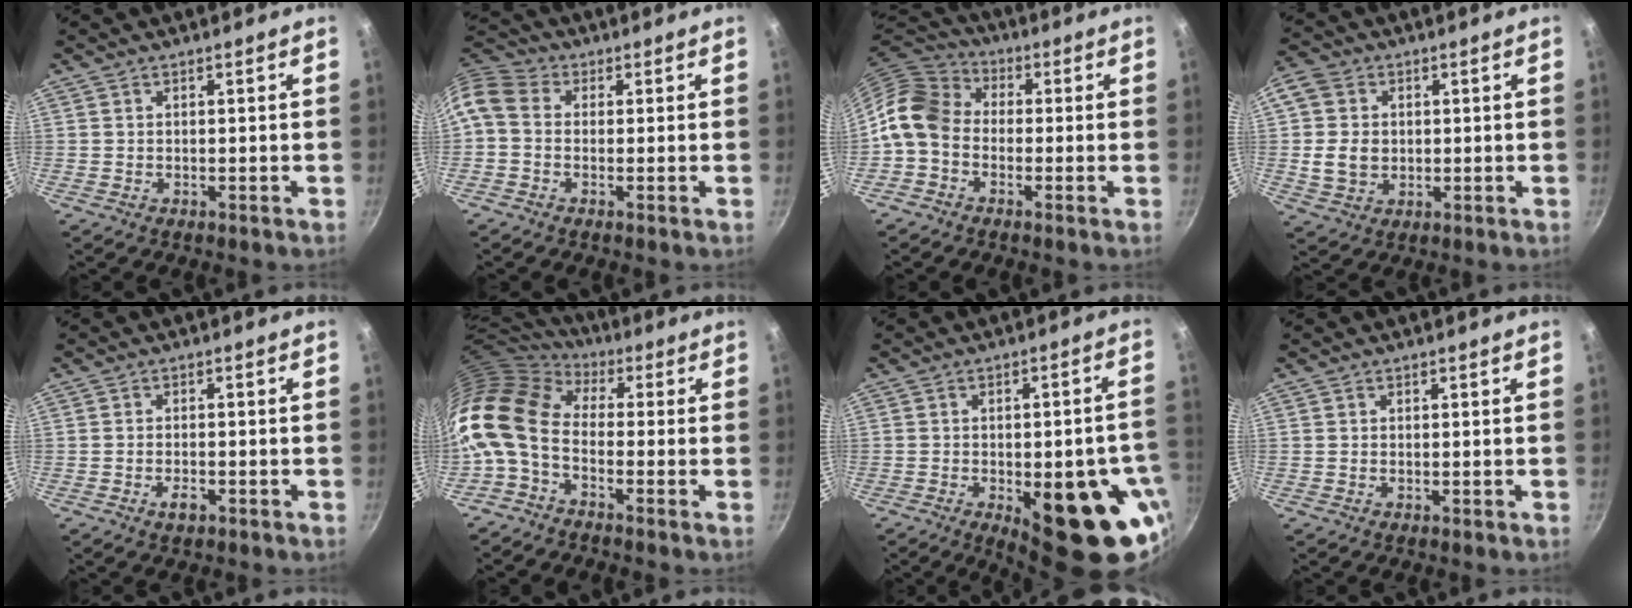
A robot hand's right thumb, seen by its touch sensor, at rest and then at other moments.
{"total": 8.2, "force": [-0.4, 6.4, 5.1], "torque": [-0.114, 0.033, -0.025]}
{"total": 10.5, "force": [-1.7, 8.2, 6.4], "torque": [-0.108, 0.039, -0.056]}
{"total": 9.7, "force": [0.4, 8.0, 5.4], "torque": [-0.087, 0.001, 0.002]}
{"total": 2.3, "force": [-1.2, 1.1, 1.7], "torque": [-0.034, 0.005, -0.023]}
{"total": 14.5, "force": [-1.0, 9.4, 11.0], "torque": [-0.215, 0.022, -0.042]}
{"total": 20.4, "force": [-7.3, 8.2, 17.3], "torque": [-0.163, 0.011, -0.083]}
{"total": 0.0}